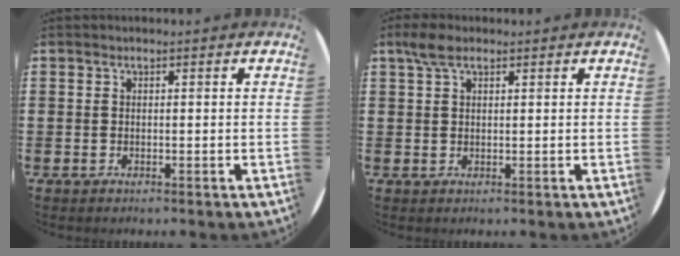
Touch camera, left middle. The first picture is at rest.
{"total": 2.7, "force": [1.8, 1.3, 1.7], "torque": [-0.030, 0.004, 0.030]}